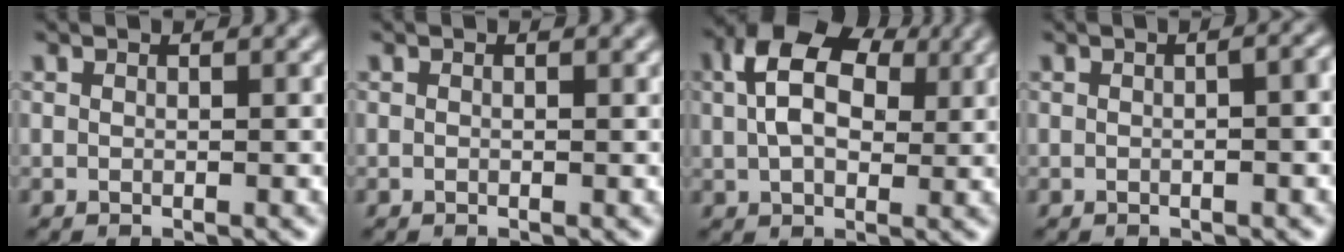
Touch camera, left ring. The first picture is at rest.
{"total": 0.0}
{"total": 8.7, "force": [2.2, 5.6, 6.3], "torque": [-0.131, 0.028, 0.036]}
{"total": 4.5, "force": [0.7, 2.2, 3.8], "torque": [-0.022, 0.035, -0.005]}